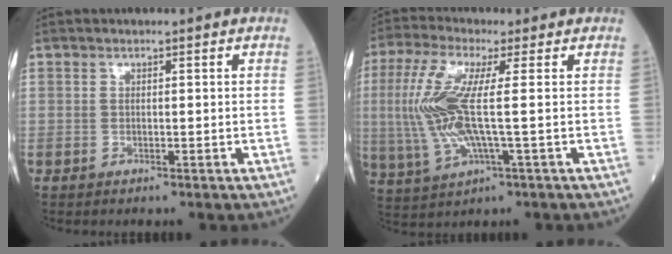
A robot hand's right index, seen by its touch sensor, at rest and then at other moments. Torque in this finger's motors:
{"motor_torque": [1.31, 0.83, 0.36, 0.21]}